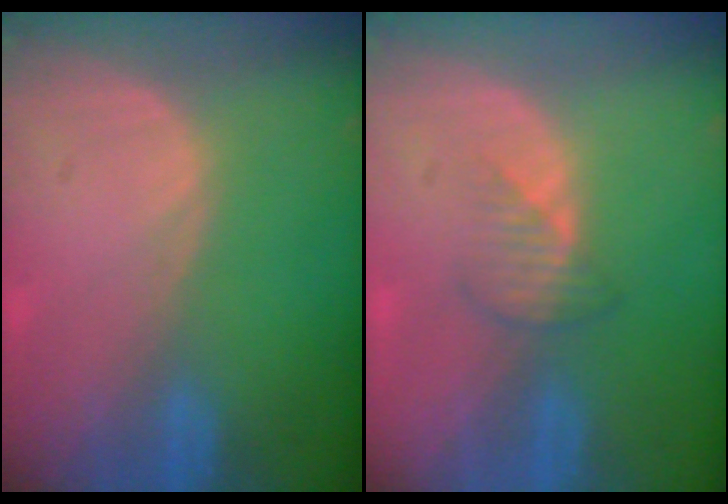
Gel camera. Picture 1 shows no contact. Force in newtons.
{"total": 2.5, "press": 2.5, "slide": 0.3}